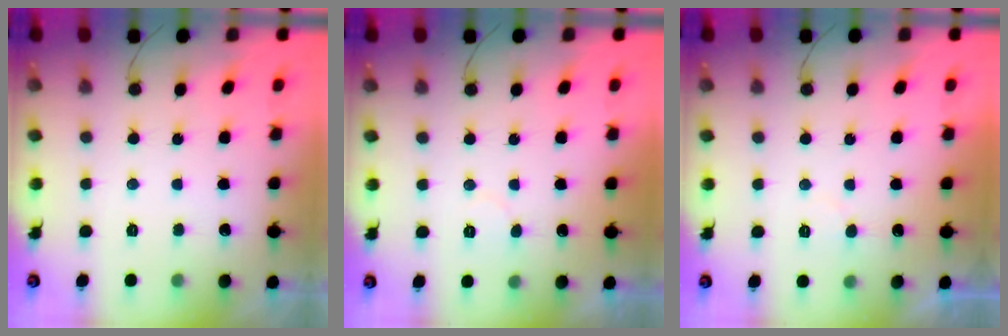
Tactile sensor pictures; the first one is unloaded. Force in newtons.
{"total": 3.7, "press": 3.7, "slide": 0.4}
{"total": 4.6, "press": 4.6, "slide": 0.2}